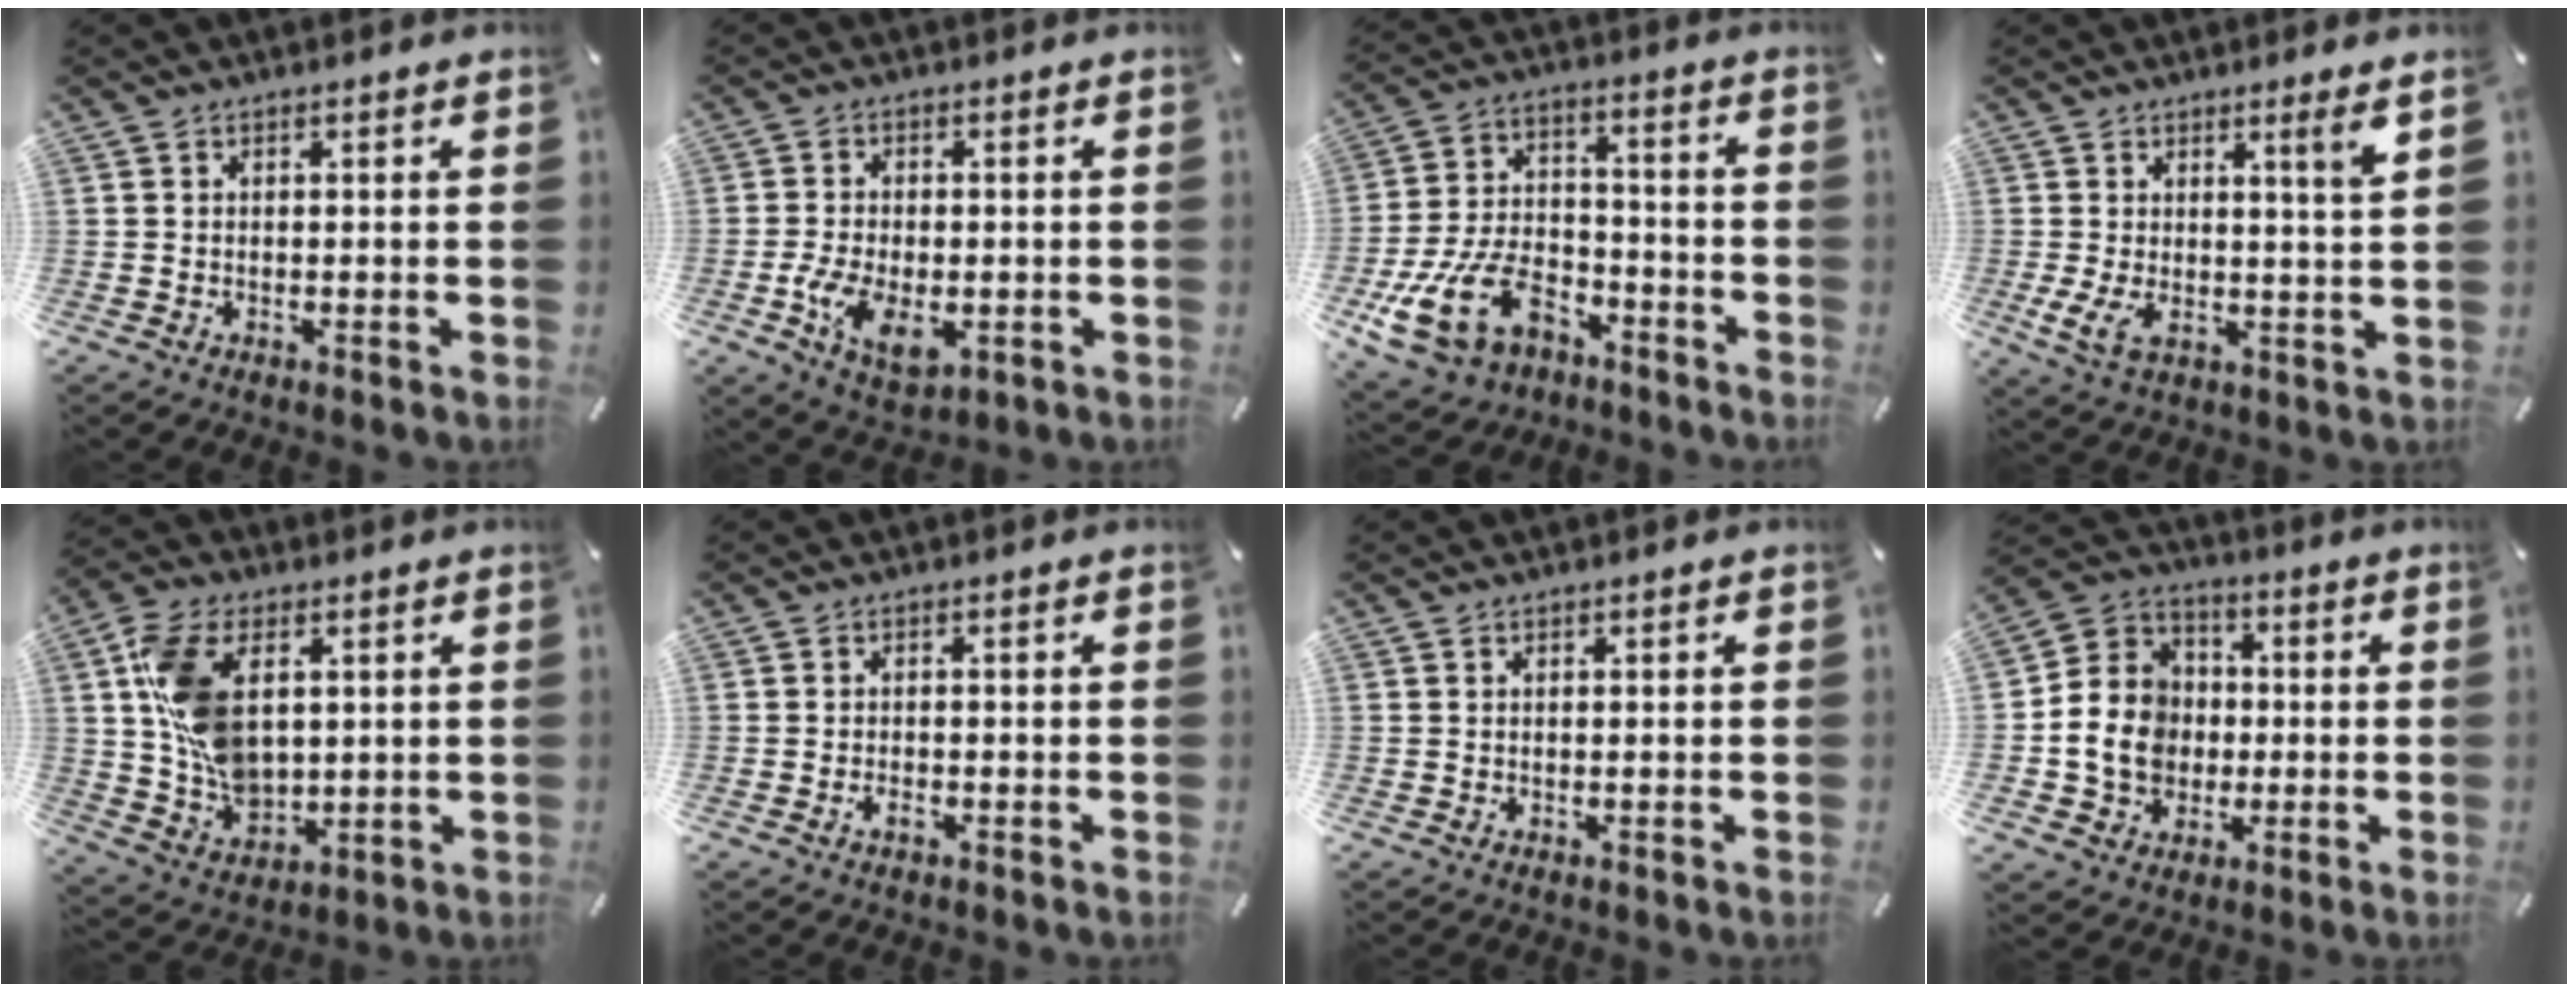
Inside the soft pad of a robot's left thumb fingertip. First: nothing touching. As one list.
[{"total": 8.0, "force": [-2.4, 4.6, 6.1], "torque": [-0.144, -0.003, -0.044]}, {"total": 16.5, "force": [-8.2, 10.7, 9.5], "torque": [-0.189, 0.047, -0.139]}, {"total": 7.4, "force": [1.9, 1.4, 7.0], "torque": [-0.127, -0.015, 0.026]}, {"total": 13.9, "force": [3.0, 9.4, 9.7], "torque": [-0.219, 0.004, 0.059]}, {"total": 1.5, "force": [-0.9, 0.6, 1.0], "torque": [-0.021, 0.001, -0.017]}, {"total": 0.0}, {"total": 11.1, "force": [-2.0, 10.1, 4.0], "torque": [-0.102, 0.020, -0.035]}]